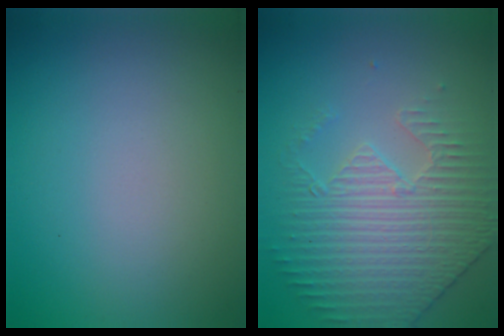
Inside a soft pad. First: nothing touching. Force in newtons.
{"total": 4.2, "press": 3.8, "slide": 1.8}